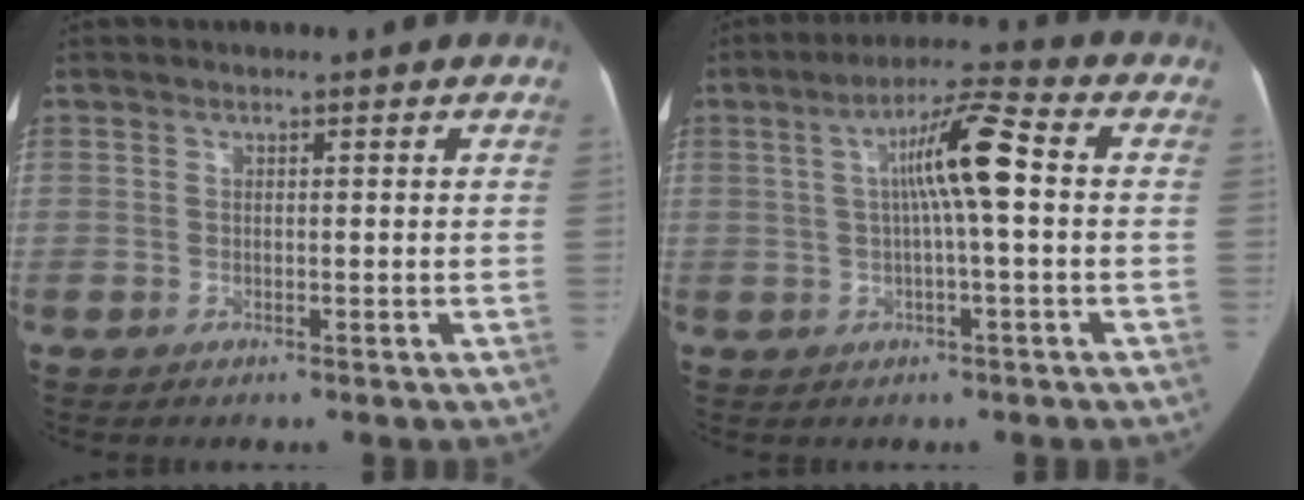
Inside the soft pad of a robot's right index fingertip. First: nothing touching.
{"total": 8.7, "force": [0.7, 0.4, 8.7], "torque": [-0.155, 0.022, 0.008]}